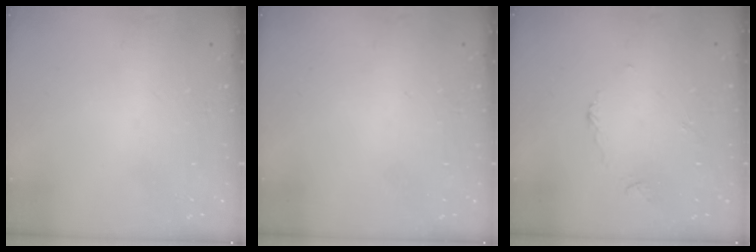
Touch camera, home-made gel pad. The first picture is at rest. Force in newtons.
{"total": 2.1, "press": 2.1, "slide": 0.2}
{"total": 3.3, "press": 3.2, "slide": 0.4}